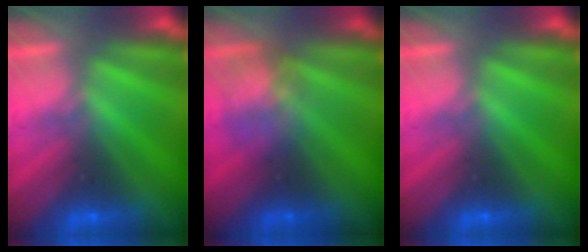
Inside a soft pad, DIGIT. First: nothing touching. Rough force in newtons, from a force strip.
{"total": 2.3}
{"total": 0.0}